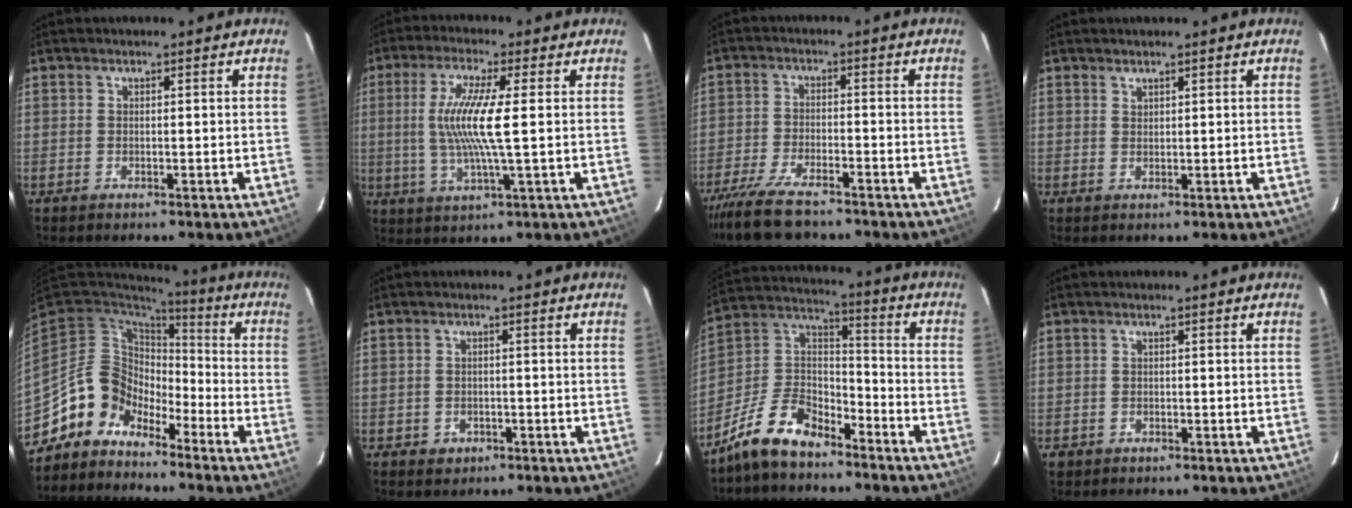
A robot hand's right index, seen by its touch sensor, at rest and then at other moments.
{"total": 10.4, "force": [0.5, 0.5, 10.4], "torque": [-0.204, -0.005, 0.012]}
{"total": 12.0, "force": [-10.1, 3.1, 5.8], "torque": [-0.143, -0.027, -0.182]}
{"total": 0.8, "force": [0.7, 0.2, 0.1], "torque": [-0.001, 0.001, 0.015]}
{"total": 10.3, "force": [-7.8, 6.8, 0.9], "torque": [-0.028, 0.042, -0.156]}
{"total": 2.5, "force": [-1.2, 2.2, 0.5], "torque": [-0.014, 0.002, -0.013]}
{"total": 13.7, "force": [-9.9, 6.2, 7.1], "torque": [-0.165, 0.033, -0.187]}
{"total": 1.4, "force": [-0.6, 1.2, 0.1], "torque": [-0.004, 0.002, -0.007]}